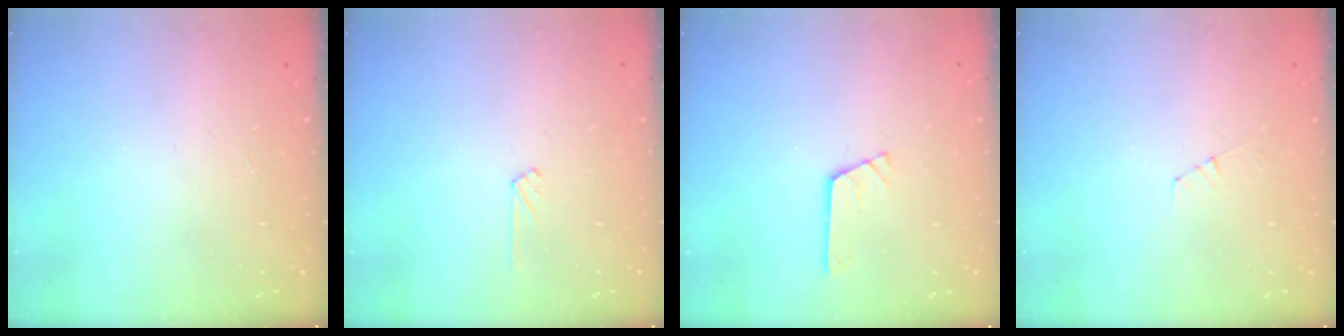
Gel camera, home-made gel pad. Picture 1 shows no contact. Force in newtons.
{"total": 3.4, "press": 3.4, "slide": 0.4}
{"total": 2.9, "press": 2.9, "slide": 0.2}
{"total": 3.5, "press": 3.4, "slide": 0.5}